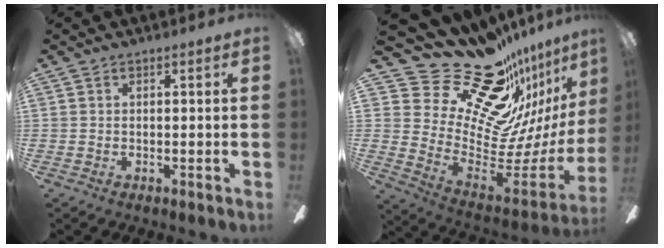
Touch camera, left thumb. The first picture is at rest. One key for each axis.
{"total": 24.6, "fx": 20.2, "fy": 10.2, "fz": 9.6, "tx": -0.126, "ty": -0.189, "tz": 0.383}